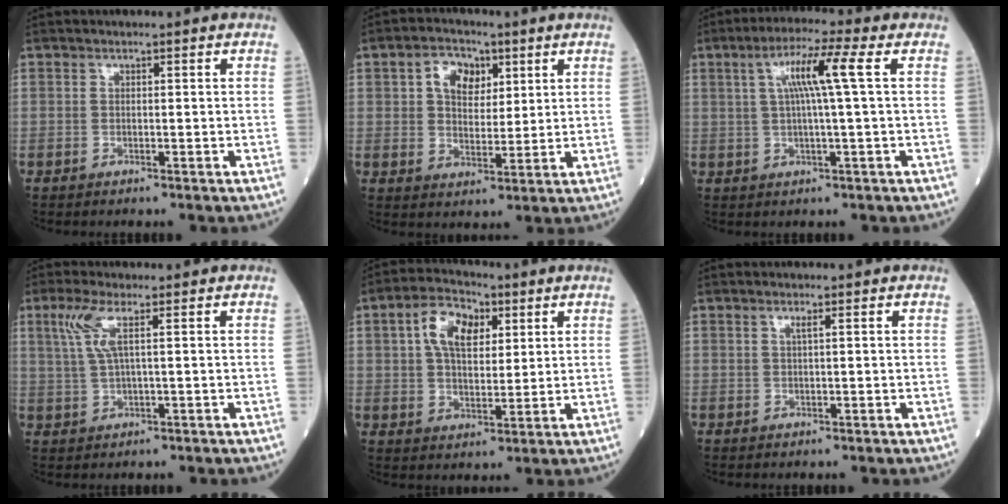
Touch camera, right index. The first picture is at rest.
{"total": 6.3, "force": [2.7, 4.2, 3.9], "torque": [-0.070, 0.018, 0.049]}
{"total": 7.4, "force": [1.9, -1.0, 7.1], "torque": [-0.132, 0.013, 0.038]}
{"total": 4.1, "force": [1.6, 0.2, 3.8], "torque": [-0.093, 0.011, 0.039]}
{"total": 8.5, "force": [3.1, 4.6, 6.3], "torque": [-0.123, 0.022, 0.057]}
{"total": 0.8, "force": [0.4, -0.2, 0.6], "torque": [-0.020, -0.001, 0.012]}